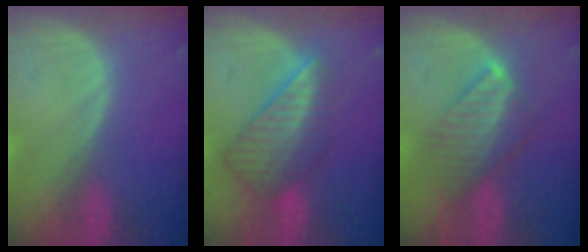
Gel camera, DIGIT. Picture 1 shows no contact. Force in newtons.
{"total": 8.7, "press": 7.6, "slide": 4.3}
{"total": 6.5, "press": 6.5, "slide": 0.7}